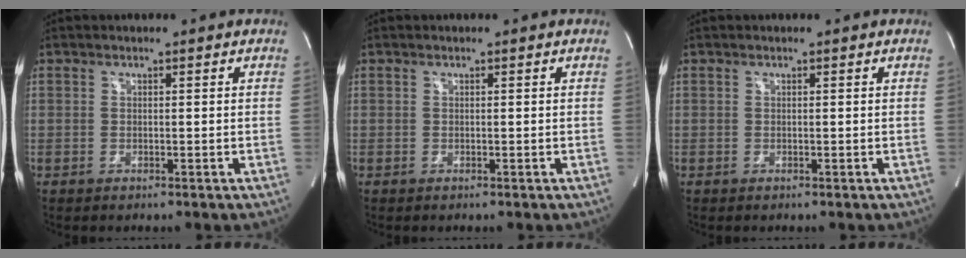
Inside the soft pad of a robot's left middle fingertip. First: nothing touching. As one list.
[{"total": 0.0}, {"total": 0.0}]